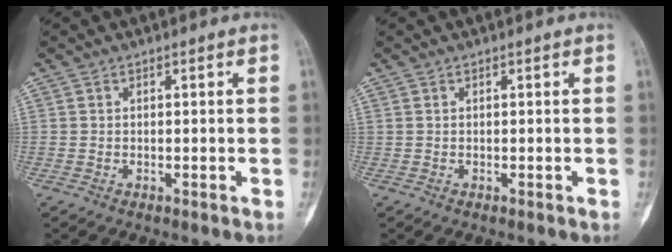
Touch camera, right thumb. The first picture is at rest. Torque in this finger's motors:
{"motor_torque": [0.00, 0.00, 0.26, 0.18, 0.01]}